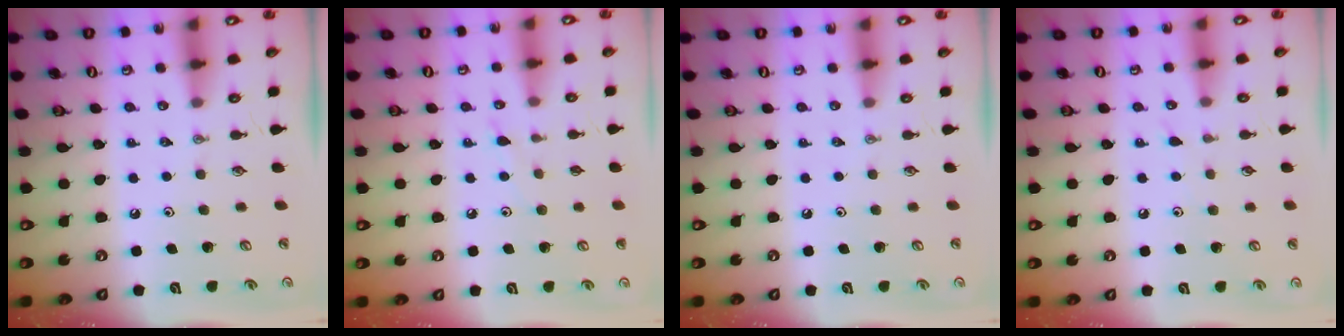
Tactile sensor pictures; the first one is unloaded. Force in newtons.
{"total": 5.9, "press": 5.8, "slide": 0.7}
{"total": 0.0}
{"total": 3.9, "press": 3.8, "slide": 0.5}